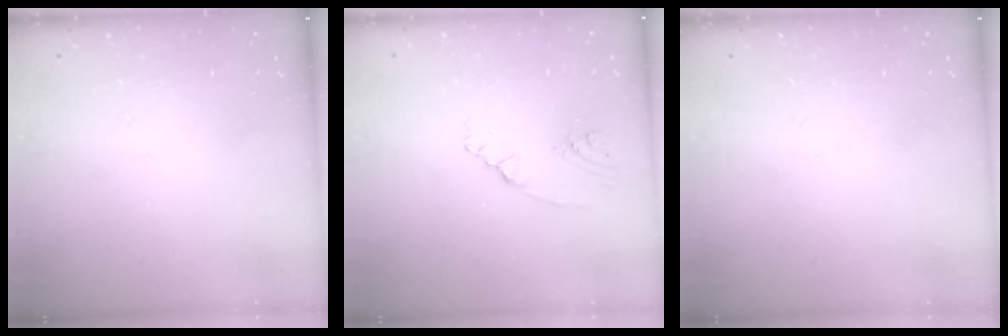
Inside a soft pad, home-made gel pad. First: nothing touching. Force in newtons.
{"total": 2.4, "press": 2.1, "slide": 1.2}
{"total": 0.0}